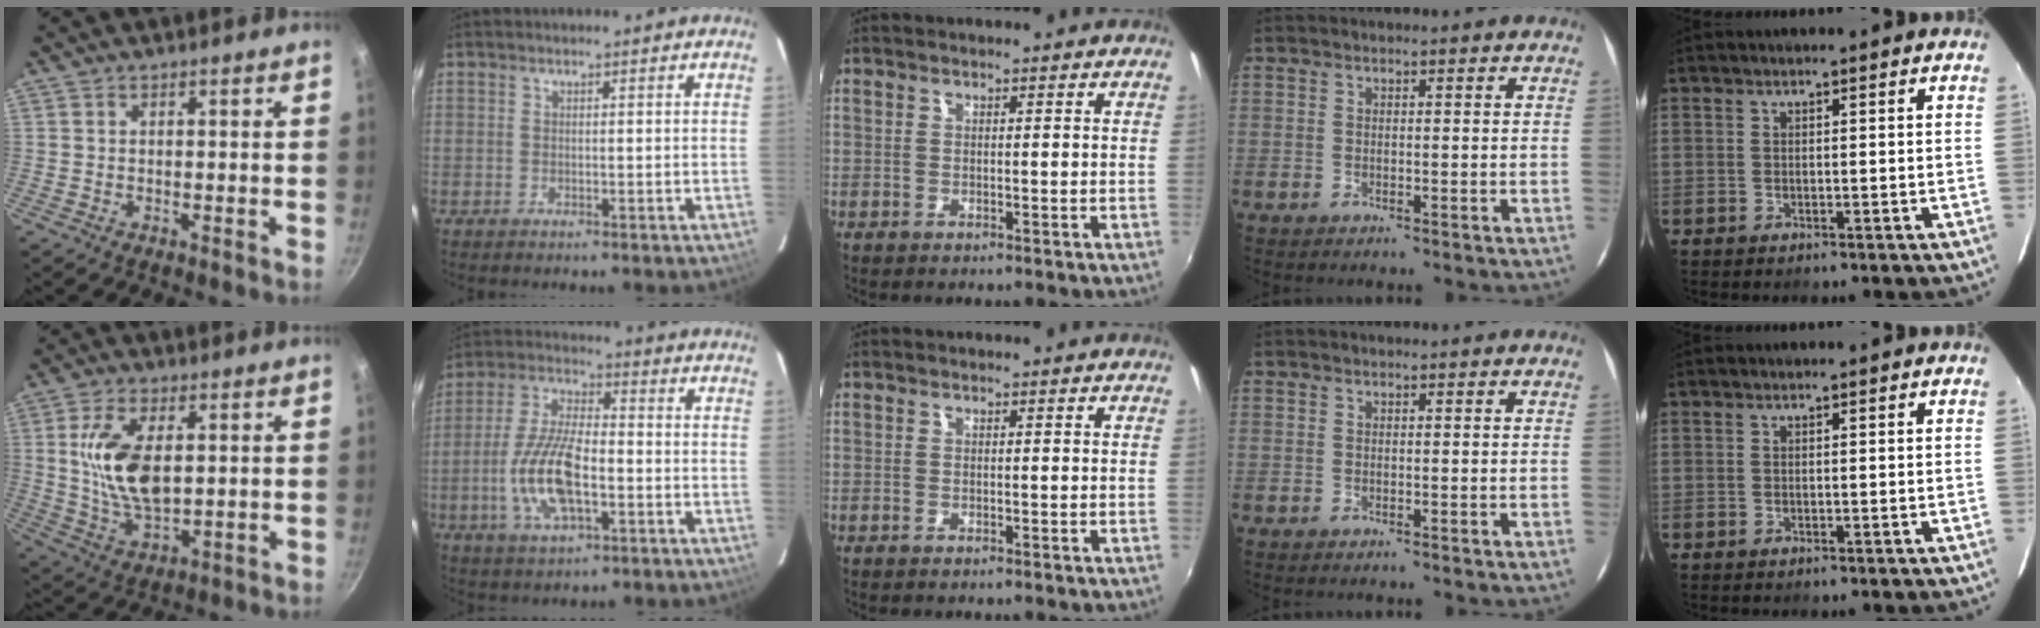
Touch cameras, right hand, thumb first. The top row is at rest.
{"thumb": {"total": 12.9, "force": [2.0, 6.8, 10.8], "torque": [-0.193, -0.009, 0.043]}, "index": {"total": 13.3, "force": [-3.8, 5.1, 11.6], "torque": [-0.246, -0.001, -0.072]}}